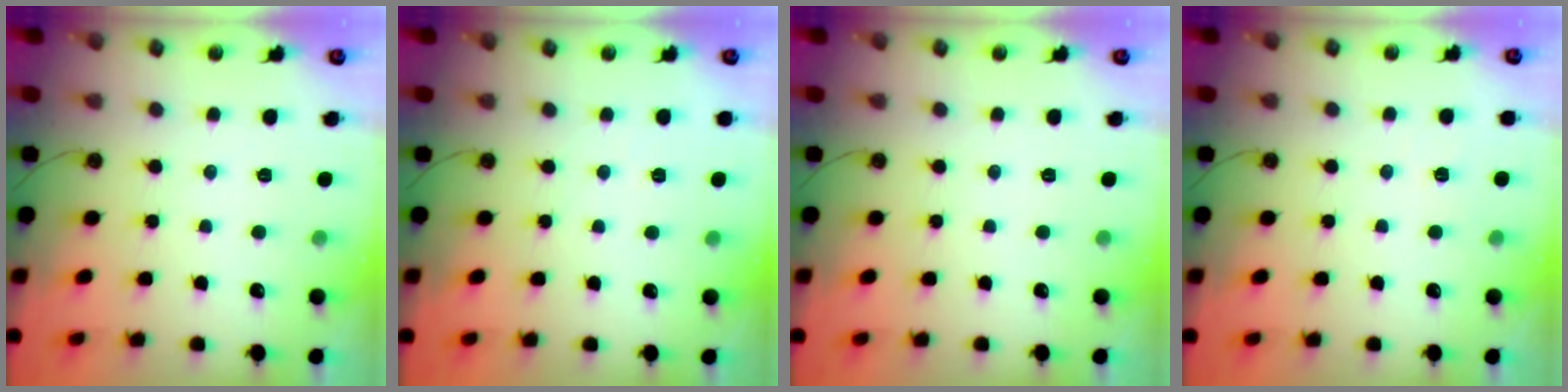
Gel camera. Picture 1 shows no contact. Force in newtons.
{"total": 1.1, "press": 0.7, "slide": 0.8}
{"total": 0.0}
{"total": 2.4, "press": 2.3, "slide": 0.6}